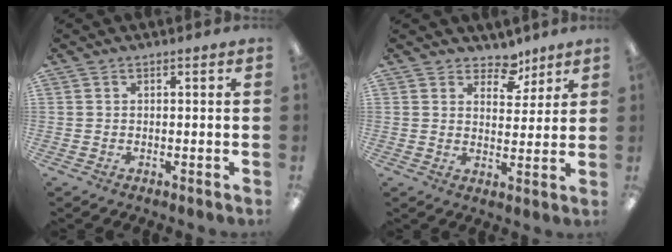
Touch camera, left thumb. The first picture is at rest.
{"total": 6.6, "force": [5.0, 3.8, 2.1], "torque": [-0.020, -0.028, 0.085]}